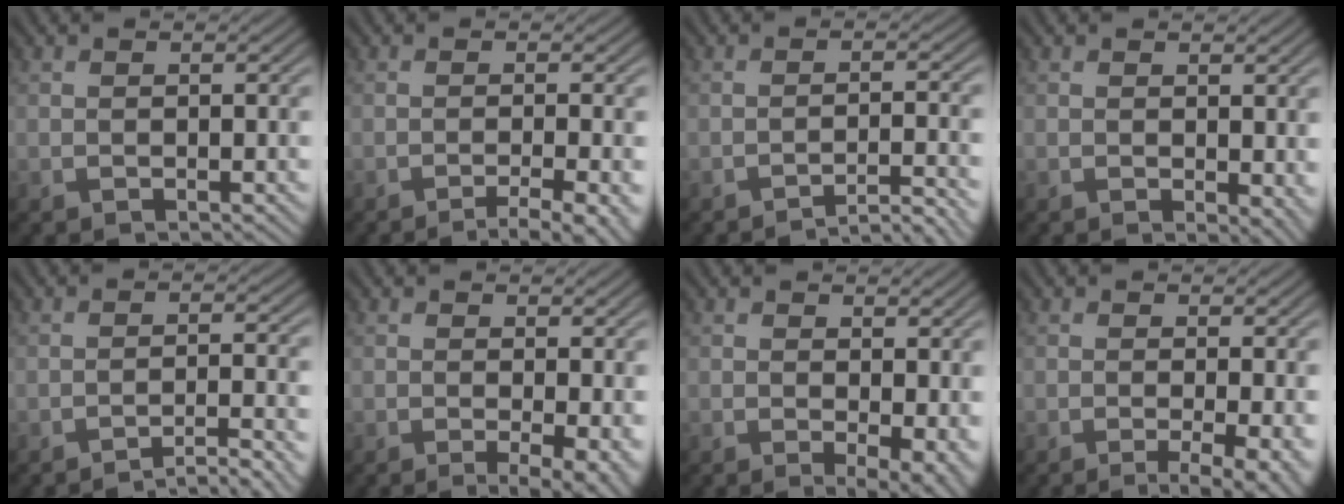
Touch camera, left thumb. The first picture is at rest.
{"total": 4.9, "force": [-2.7, 0.8, 3.9], "torque": [-0.046, 0.009, -0.049]}
{"total": 3.7, "force": [-3.1, 0.2, 2.0], "torque": [-0.025, 0.013, -0.059]}
{"total": 2.5, "force": [0.2, 1.3, 2.1], "torque": [-0.025, -0.007, 0.007]}
{"total": 4.1, "force": [-3.3, 0.3, 2.5], "torque": [-0.034, 0.014, -0.062]}
{"total": 4.1, "force": [-0.4, 1.0, 4.0], "torque": [-0.060, -0.009, -0.003]}
{"total": 4.3, "force": [0.4, 1.7, 4.0], "torque": [-0.054, -0.010, 0.012]}
{"total": 4.7, "force": [-1.1, 0.9, 4.4], "torque": [-0.065, -0.006, -0.016]}